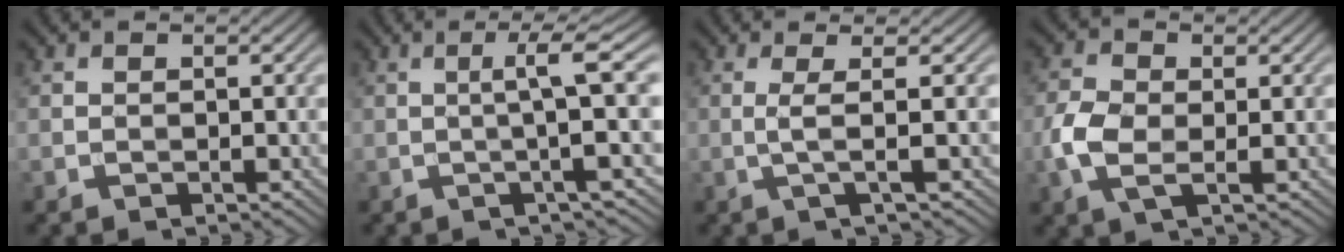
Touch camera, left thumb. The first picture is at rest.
{"total": 5.5, "force": [0.0, 0.0, 5.5], "torque": [-0.098, 0.013, -0.007]}
{"total": 2.8, "force": [0.2, 0.2, 2.8], "torque": [-0.057, 0.004, -0.006]}
{"total": 5.1, "force": [-0.8, 3.0, 4.1], "torque": [-0.108, -0.005, -0.021]}